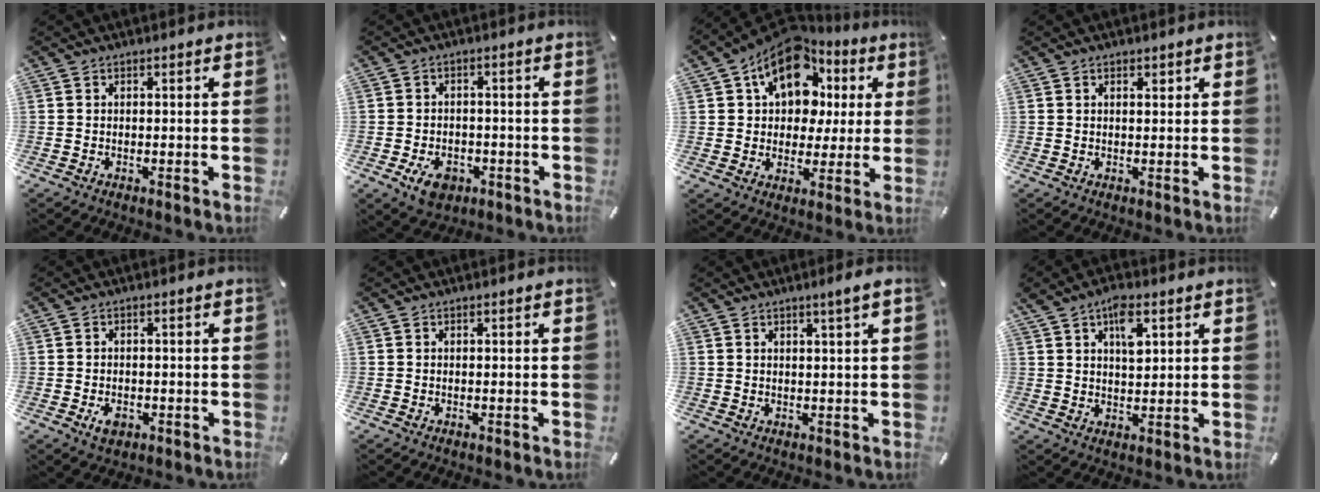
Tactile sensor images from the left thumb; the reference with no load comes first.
{"total": 6.0, "force": [-2.7, 4.3, 3.3], "torque": [-0.059, 0.010, -0.049]}
{"total": 15.0, "force": [7.1, 10.6, 8.0], "torque": [-0.144, -0.030, 0.132]}
{"total": 1.2, "force": [0.6, 0.7, 0.8], "torque": [-0.016, 0.003, 0.010]}
{"total": 3.2, "force": [-1.3, 2.1, 2.0], "torque": [-0.049, 0.002, -0.026]}
{"total": 0.0}
{"total": 2.8, "force": [1.3, 0.1, 2.4], "torque": [-0.047, -0.001, 0.022]}
{"total": 7.5, "force": [3.4, 4.0, 5.4], "torque": [-0.080, -0.004, 0.056]}